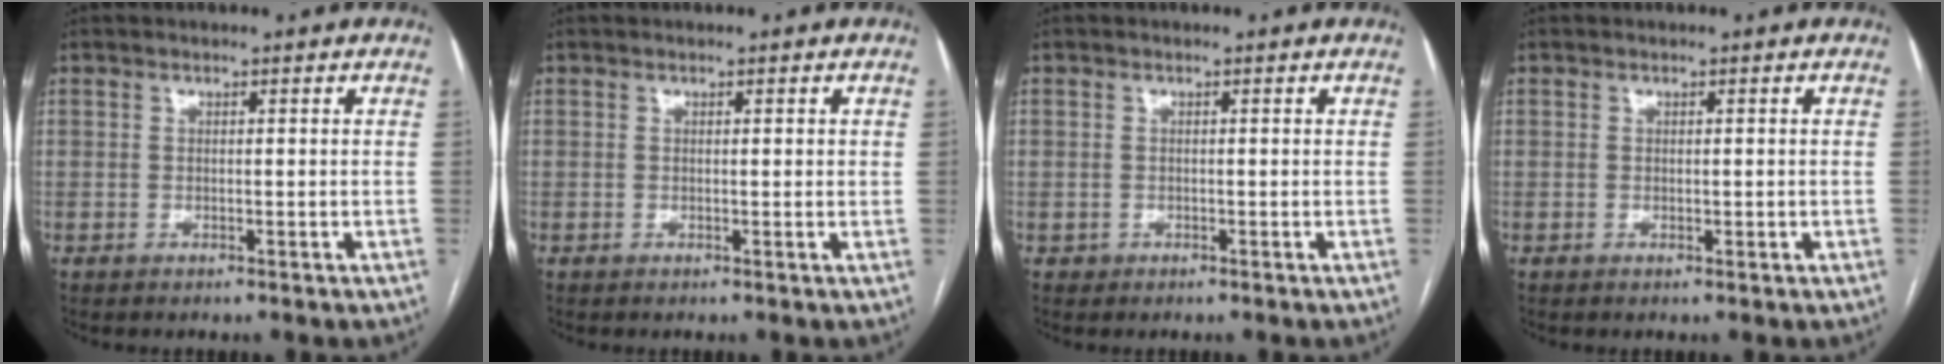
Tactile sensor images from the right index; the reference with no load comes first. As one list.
[{"total": 0.8, "force": [0.3, 0.2, 0.7], "torque": [-0.010, 0.002, 0.003]}, {"total": 0.8, "force": [-0.1, 0.8, 0.0], "torque": [0.006, 0.006, -0.005]}, {"total": 0.7, "force": [-0.1, 0.4, 0.6], "torque": [-0.008, -0.002, 0.001]}]